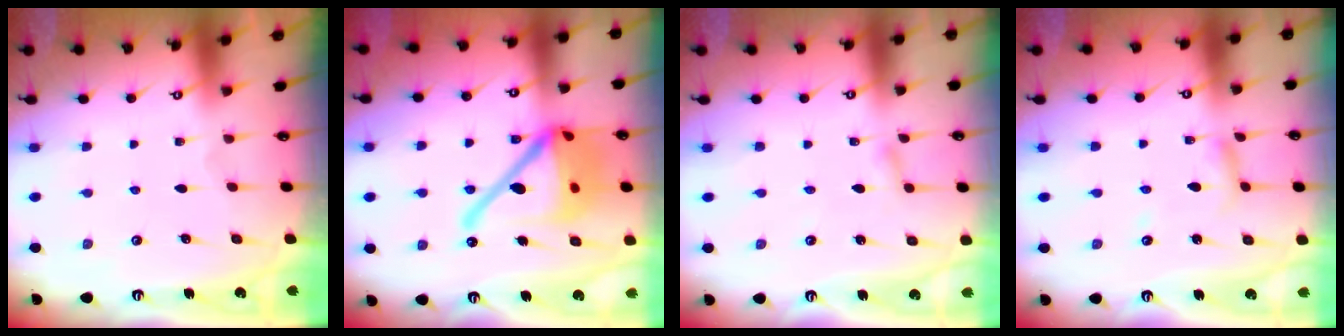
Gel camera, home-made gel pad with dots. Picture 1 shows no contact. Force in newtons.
{"total": 22.0, "press": 21.8, "slide": 2.8}
{"total": 1.8, "press": 1.8, "slide": 0.2}
{"total": 5.2, "press": 5.2, "slide": 0.3}